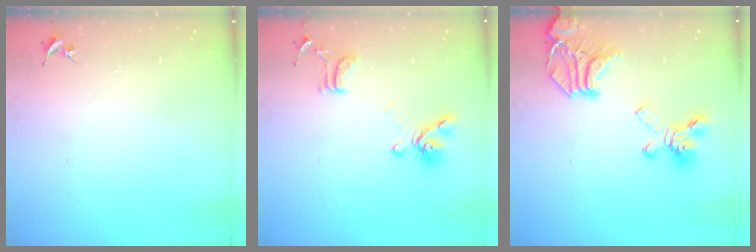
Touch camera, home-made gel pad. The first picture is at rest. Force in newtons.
{"total": 15.0, "press": 14.9, "slide": 1.6}
{"total": 22.2, "press": 22.1, "slide": 2.3}